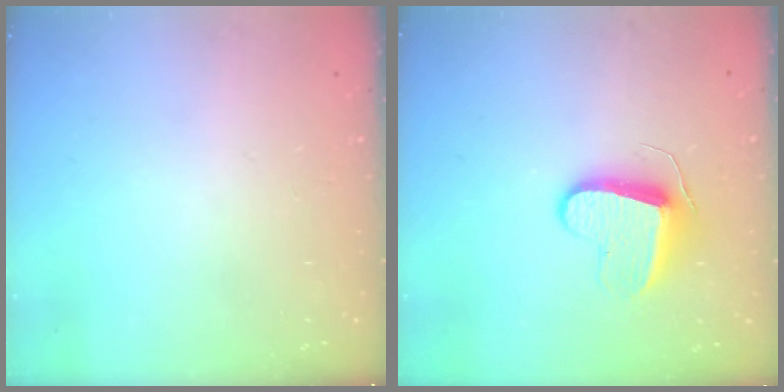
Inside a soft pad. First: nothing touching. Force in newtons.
{"total": 9.0, "press": 9.0, "slide": 0.1}